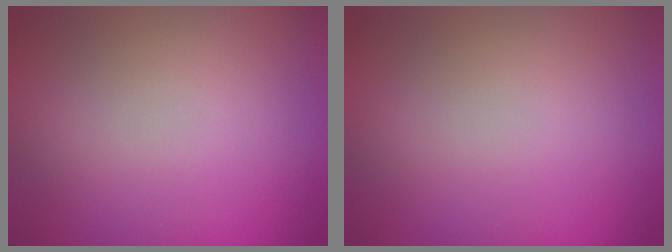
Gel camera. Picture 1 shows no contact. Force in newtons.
{"total": 0.0}